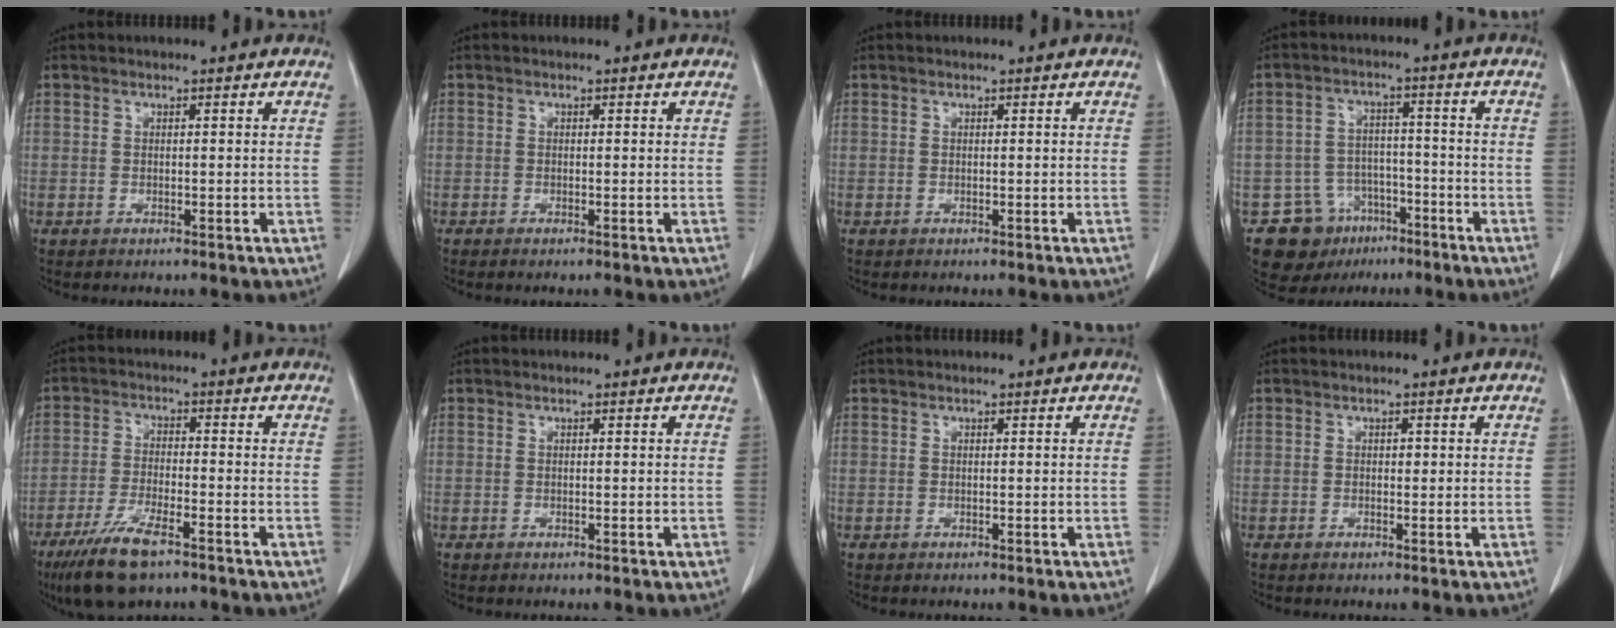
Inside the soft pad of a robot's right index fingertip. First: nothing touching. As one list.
[{"total": 0.6, "force": [-0.5, 0.0, 0.4], "torque": [-0.009, -0.001, -0.009]}, {"total": 0.0}, {"total": 11.4, "force": [-6.5, 8.5, 3.7], "torque": [-0.059, 0.039, -0.094]}, {"total": 9.2, "force": [-6.1, 2.0, 6.6], "torque": [-0.130, -0.019, -0.108]}, {"total": 0.0}, {"total": 0.0}, {"total": 0.6, "force": [0.1, 0.4, 0.4], "torque": [-0.005, 0.001, 0.001]}]